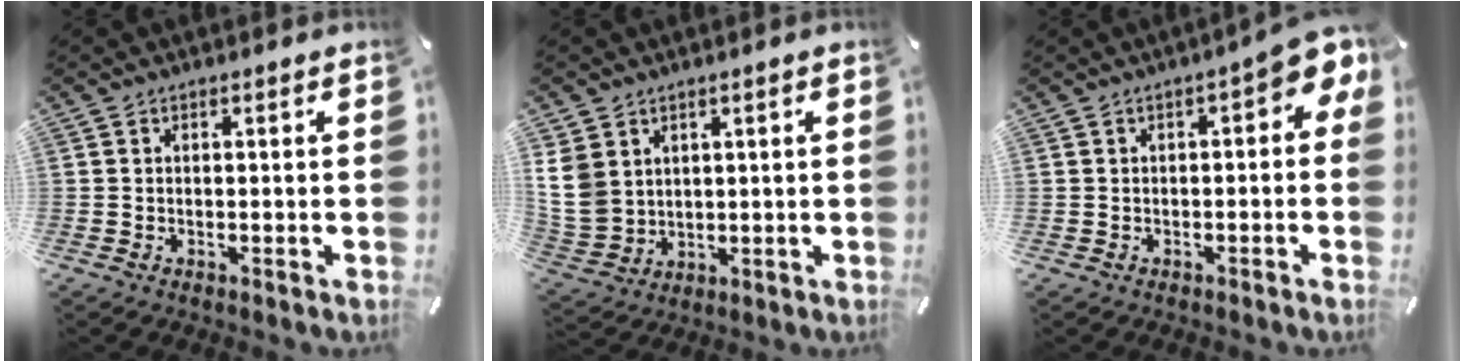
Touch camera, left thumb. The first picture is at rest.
{"total": 8.8, "force": [3.1, 7.6, 3.2], "torque": [-0.116, -0.011, 0.061]}
{"total": 4.3, "force": [0.5, 2.4, 3.5], "torque": [-0.051, 0.000, 0.003]}